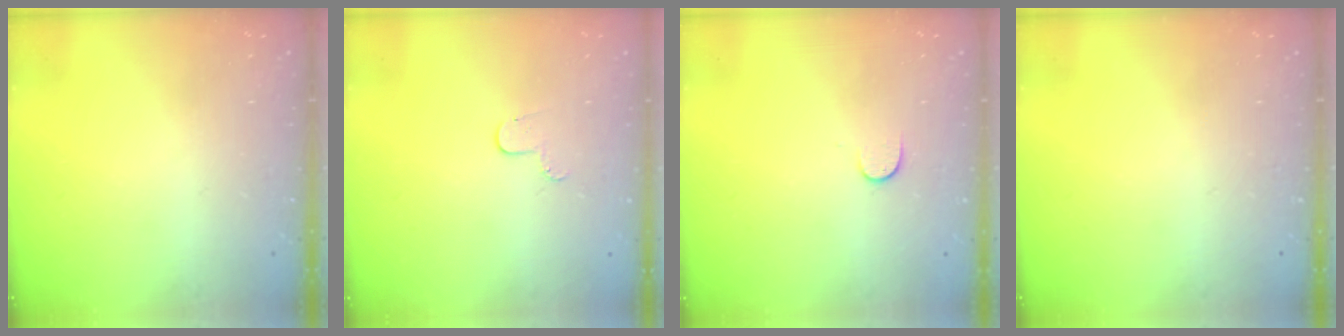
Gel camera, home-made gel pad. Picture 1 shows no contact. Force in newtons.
{"total": 4.0, "press": 4.0, "slide": 0.4}
{"total": 5.0, "press": 5.0, "slide": 0.5}
{"total": 0.0}